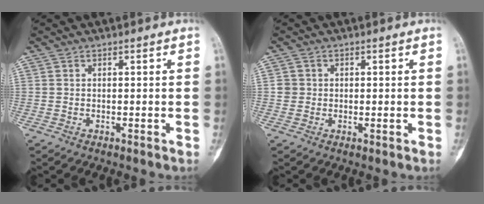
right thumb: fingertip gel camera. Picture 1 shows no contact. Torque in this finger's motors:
{"motor_torque": [0.15, 0.13, 0.19, 0.12, -0.06]}